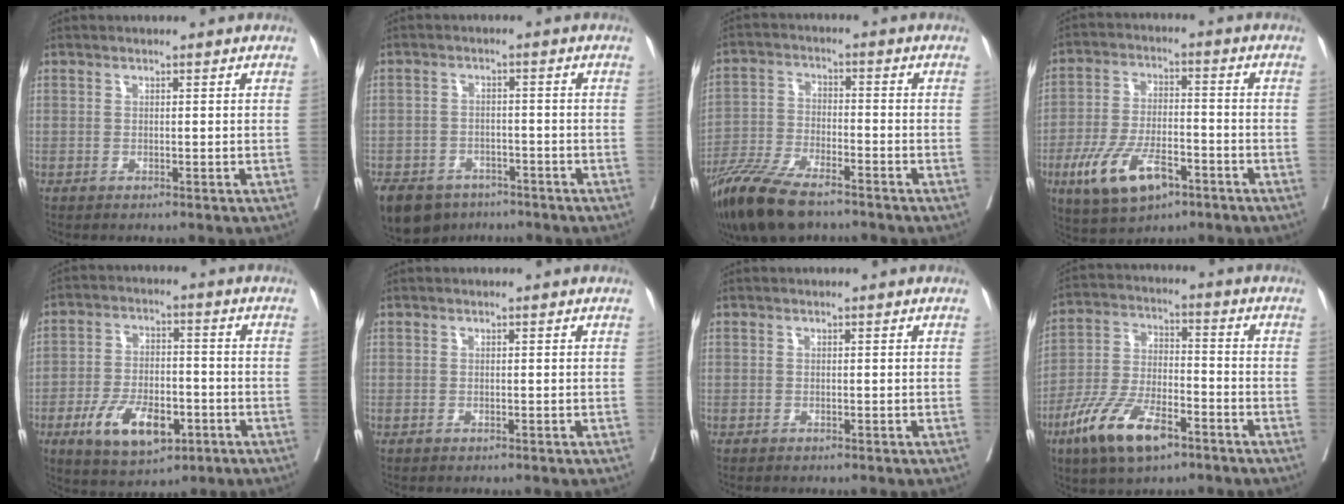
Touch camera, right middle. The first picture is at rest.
{"total": 10.4, "force": [-7.5, 6.4, 3.5], "torque": [-0.076, -0.006, -0.112]}
{"total": 13.9, "force": [-10.5, 3.7, 8.3], "torque": [-0.165, -0.036, -0.193]}
{"total": 11.4, "force": [-5.7, 4.7, 8.7], "torque": [-0.176, -0.004, -0.097]}
{"total": 10.7, "force": [-4.7, 5.1, 8.1], "torque": [-0.150, -0.004, -0.073]}
{"total": 0.0}
{"total": 0.0}
{"total": 12.4, "force": [-7.2, 4.4, 9.1], "torque": [-0.188, -0.007, -0.132]}